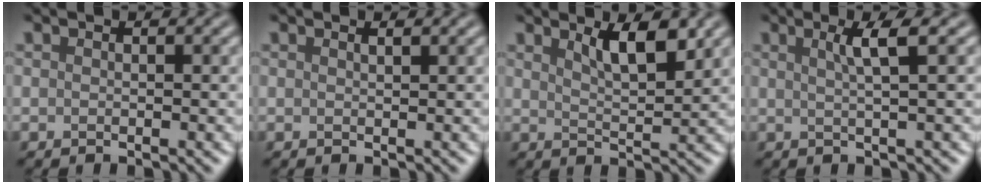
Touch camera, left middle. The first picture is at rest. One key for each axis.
{"total": 0.6, "fx": 0.5, "fy": 0.1, "fz": 0.3, "tx": -0.004, "ty": -0.001, "tz": 0.008}
{"total": 3.8, "fx": 2.3, "fy": 1.0, "fz": 2.8, "tx": -0.045, "ty": -0.002, "tz": 0.040}
{"total": 2.8, "fx": 1.0, "fy": 0.6, "fz": 2.6, "tx": -0.036, "ty": 0.006, "tz": 0.012}